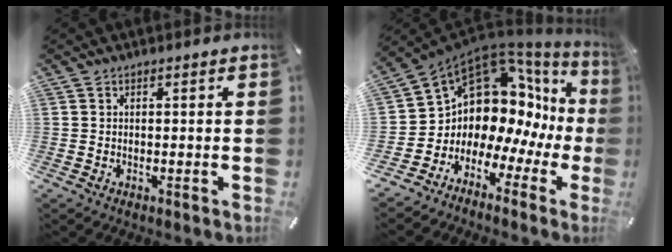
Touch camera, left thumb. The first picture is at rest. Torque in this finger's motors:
{"motor_torque": [0.51, 1.60, 1.11, 1.21, 0.13]}